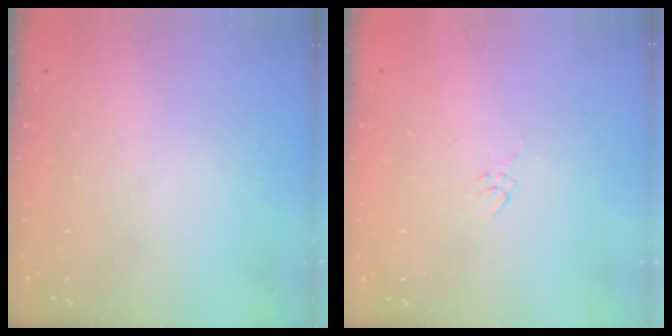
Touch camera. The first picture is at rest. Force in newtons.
{"total": 2.7, "press": 2.7, "slide": 0.5}